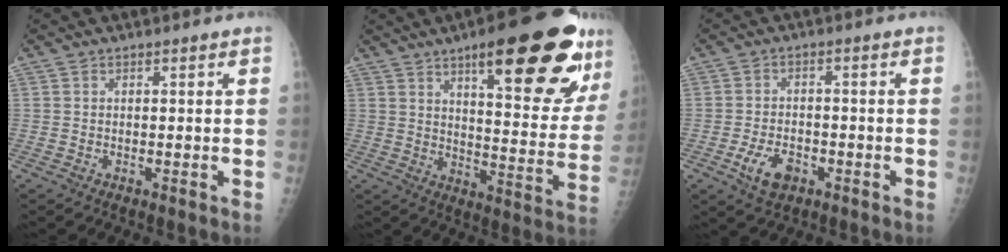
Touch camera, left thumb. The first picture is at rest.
{"total": 25.8, "force": [13.9, 7.0, 20.5], "torque": [-0.250, -0.047, 0.196]}
{"total": 6.4, "force": [-3.0, 3.9, 4.1], "torque": [-0.067, 0.014, -0.050]}